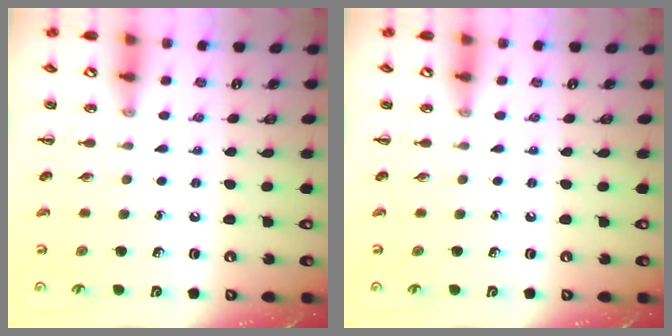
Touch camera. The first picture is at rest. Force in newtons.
{"total": 0.0}